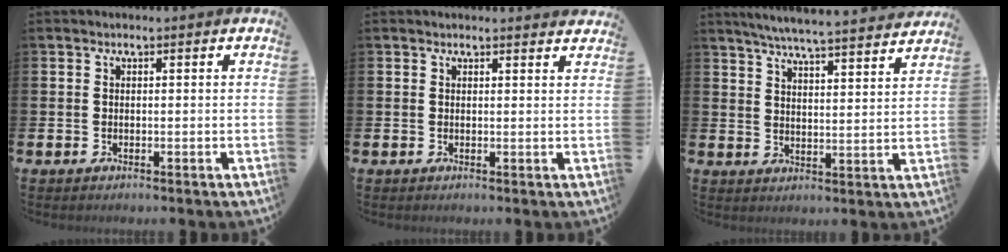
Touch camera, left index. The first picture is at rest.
{"total": 1.0, "force": [1.0, 0.0, 0.1], "torque": [0.008, -0.005, 0.016]}
{"total": 6.1, "force": [5.9, -0.3, 1.5], "torque": [-0.044, -0.042, 0.102]}